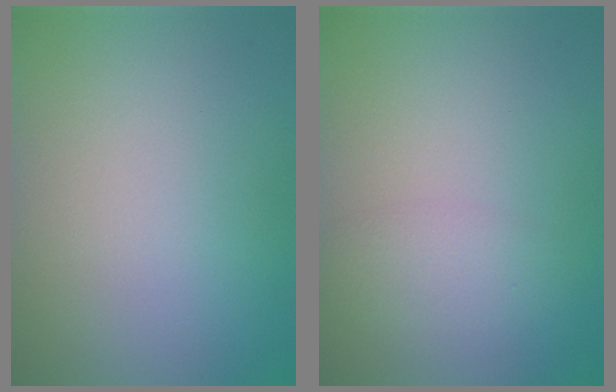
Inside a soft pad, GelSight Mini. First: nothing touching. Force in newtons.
{"total": 1.9, "press": 1.9, "slide": 0.1}